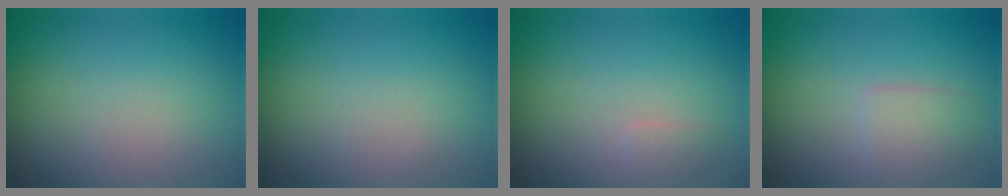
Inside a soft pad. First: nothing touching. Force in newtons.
{"total": 0.0}
{"total": 0.9, "press": 0.9, "slide": 0.1}
{"total": 2.1, "press": 2.1, "slide": 0.0}